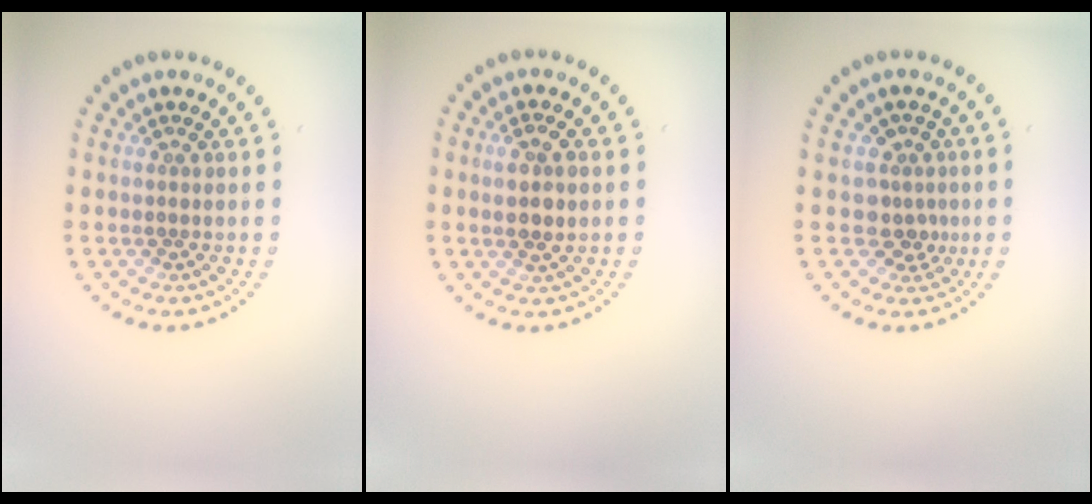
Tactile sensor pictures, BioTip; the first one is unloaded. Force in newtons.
{"total": 2.6, "press": 2.4, "slide": 0.7}
{"total": 2.4, "press": 1.8, "slide": 1.6}